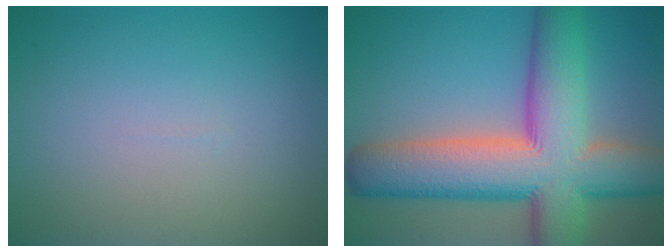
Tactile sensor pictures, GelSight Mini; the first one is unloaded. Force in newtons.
{"total": 13.6, "press": 13.5, "slide": 0.6}